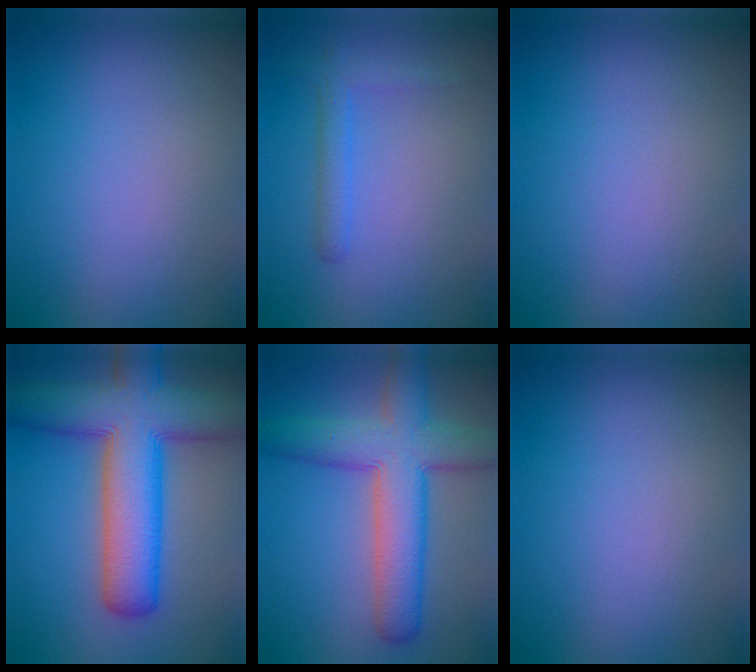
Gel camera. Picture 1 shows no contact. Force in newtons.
{"total": 1.9, "press": 1.9, "slide": 0.1}
{"total": 0.0}
{"total": 11.5, "press": 11.5, "slide": 0.5}
{"total": 8.2, "press": 8.1, "slide": 0.4}
{"total": 0.0}